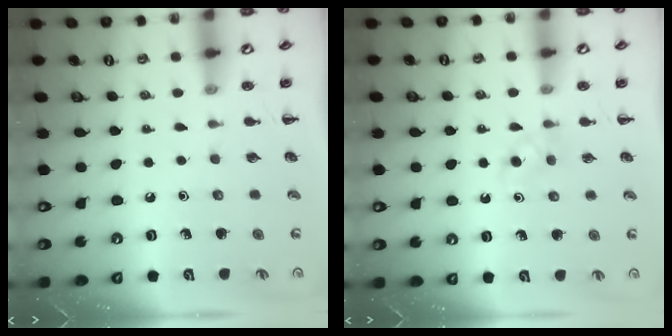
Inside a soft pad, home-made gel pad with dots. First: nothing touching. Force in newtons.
{"total": 2.9, "press": 2.6, "slide": 1.1}